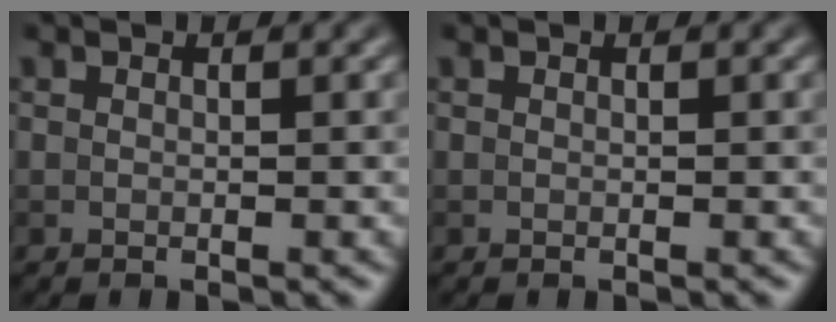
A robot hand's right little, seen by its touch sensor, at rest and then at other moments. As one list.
[{"total": 0.0}]